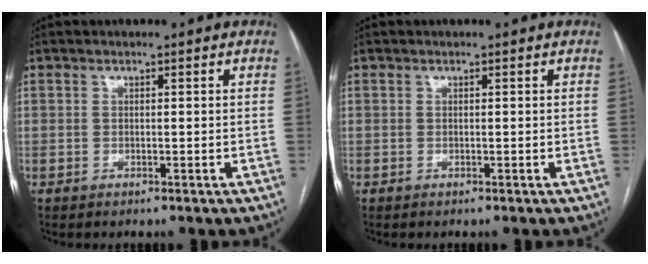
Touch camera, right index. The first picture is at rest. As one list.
[{"total": 0.0}]